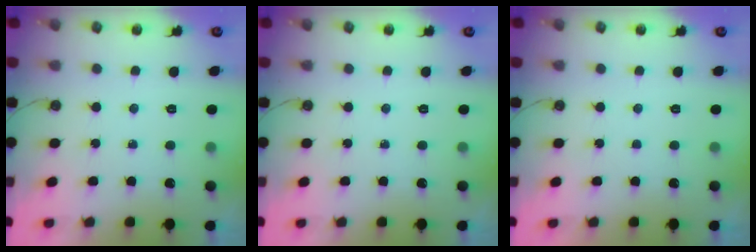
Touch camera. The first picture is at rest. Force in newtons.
{"total": 0.0}
{"total": 0.0}